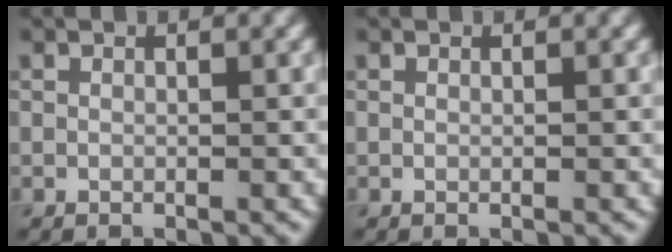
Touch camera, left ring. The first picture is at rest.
{"total": 0.0}